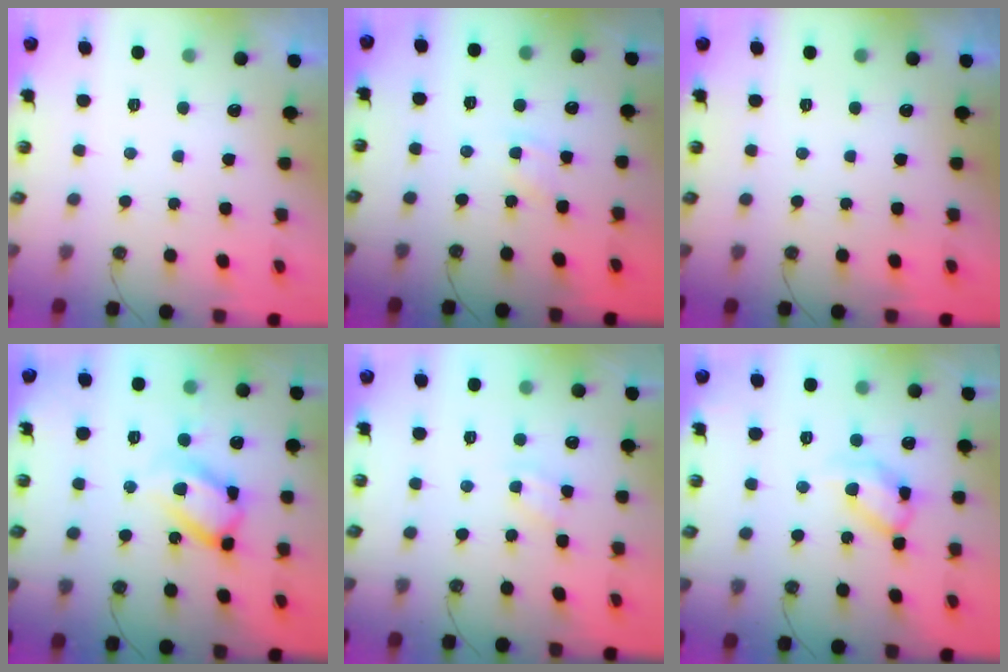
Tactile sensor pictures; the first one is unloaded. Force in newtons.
{"total": 4.9, "press": 4.9, "slide": 0.6}
{"total": 0.0}
{"total": 16.7, "press": 16.6, "slide": 1.6}
{"total": 2.8, "press": 2.8, "slide": 0.4}
{"total": 12.2, "press": 12.1, "slide": 1.6}